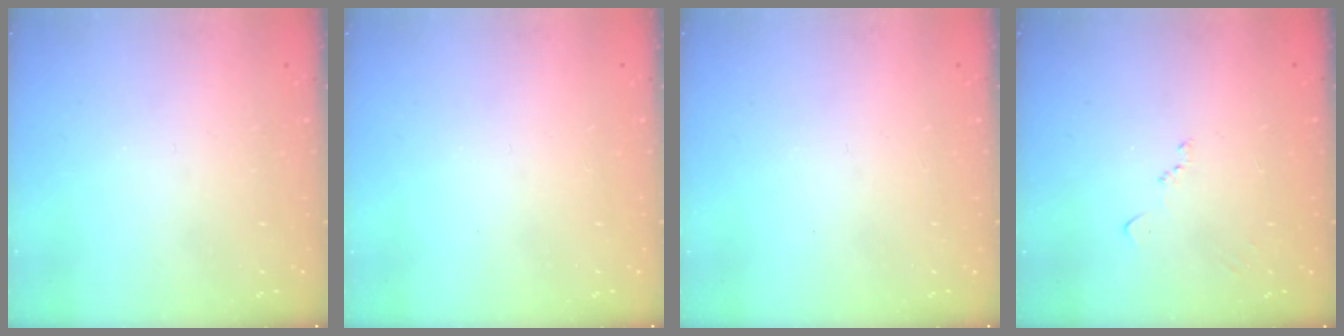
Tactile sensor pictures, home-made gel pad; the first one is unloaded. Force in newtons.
{"total": 0.0}
{"total": 0.0}
{"total": 6.6, "press": 6.5, "slide": 0.8}